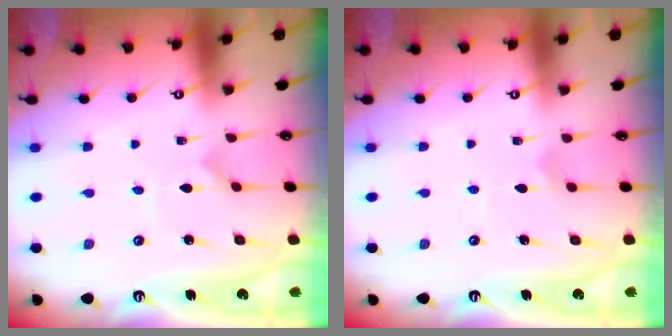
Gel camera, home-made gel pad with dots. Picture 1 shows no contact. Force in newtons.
{"total": 2.5, "press": 2.5, "slide": 0.4}